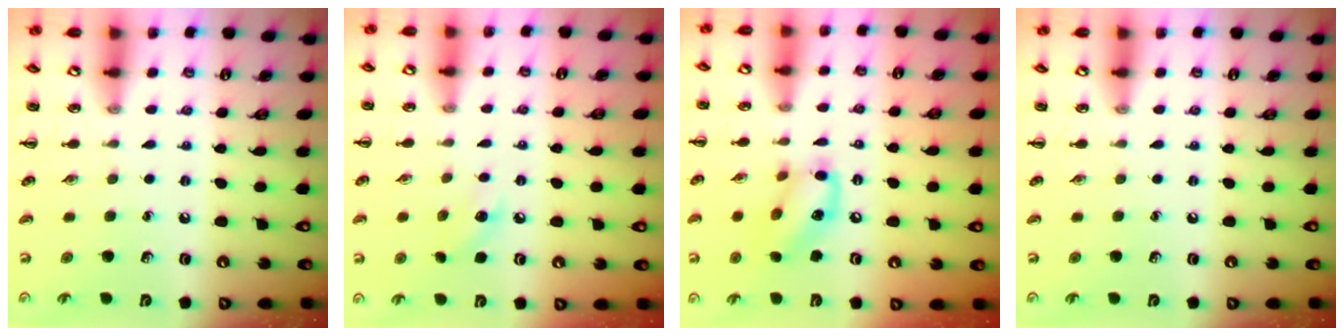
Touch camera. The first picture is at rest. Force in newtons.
{"total": 6.1, "press": 5.9, "slide": 1.2}
{"total": 11.9, "press": 11.9, "slide": 0.5}
{"total": 0.0}